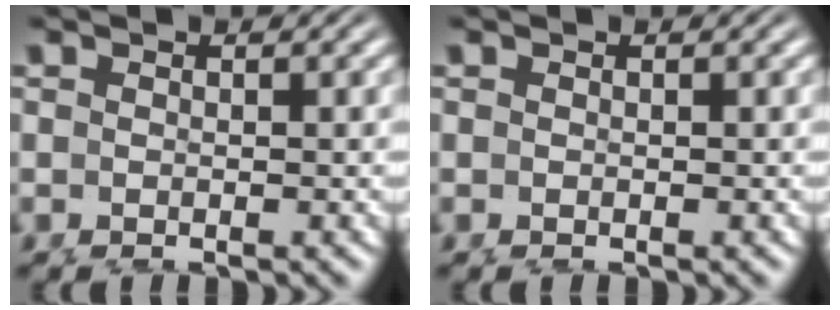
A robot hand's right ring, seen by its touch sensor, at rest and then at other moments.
{"total": 0.0}